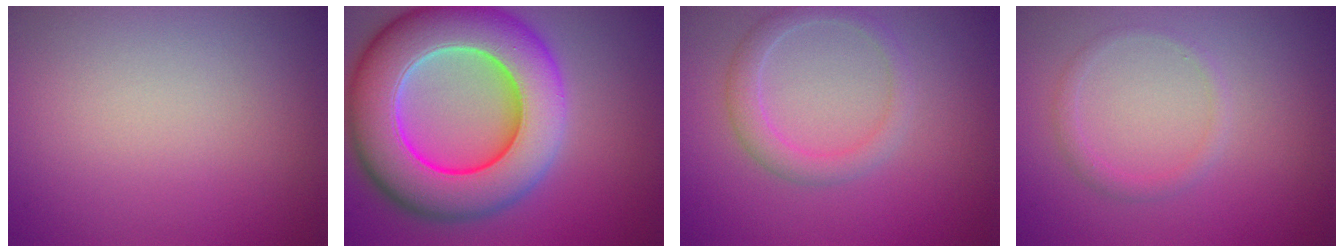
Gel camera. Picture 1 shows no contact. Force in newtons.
{"total": 13.2, "press": 13.1, "slide": 2.1}
{"total": 2.4, "press": 2.4, "slide": 0.1}
{"total": 1.2, "press": 1.1, "slide": 0.1}